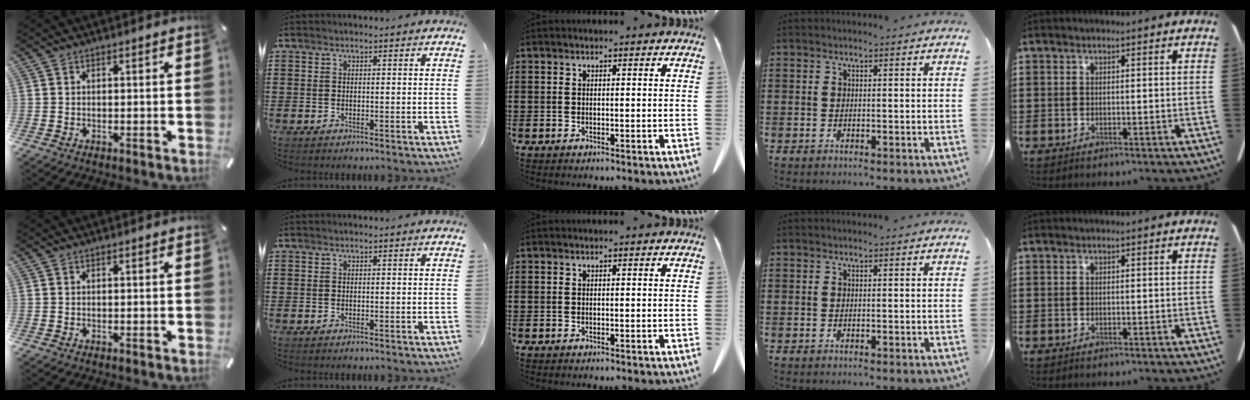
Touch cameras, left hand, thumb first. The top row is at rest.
{}